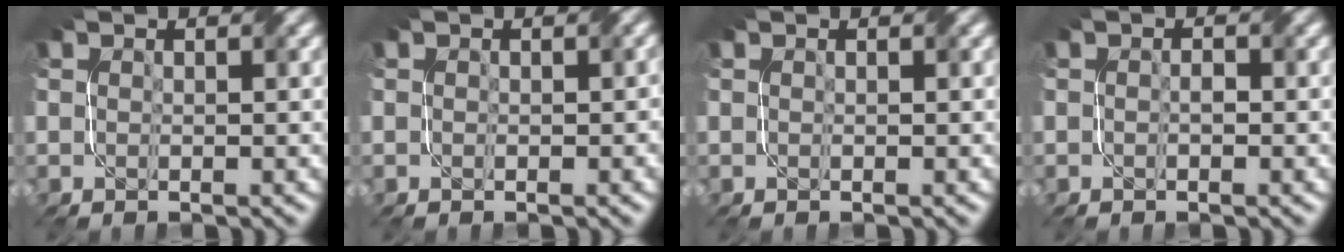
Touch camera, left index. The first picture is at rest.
{"total": 0.5, "force": [0.0, 0.4, 0.3], "torque": [-0.006, -0.001, 0.002]}
{"total": 0.0}
{"total": 0.7, "force": [-0.4, 0.3, 0.5], "torque": [-0.008, 0.000, -0.006]}